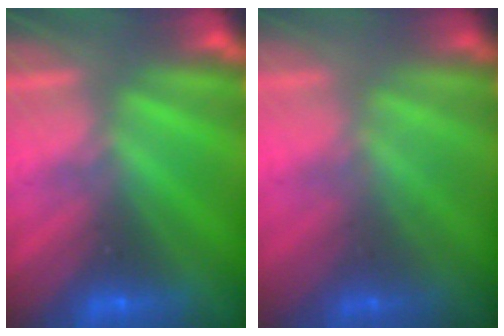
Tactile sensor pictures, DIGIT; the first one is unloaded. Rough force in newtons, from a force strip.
{"total": 1.3}